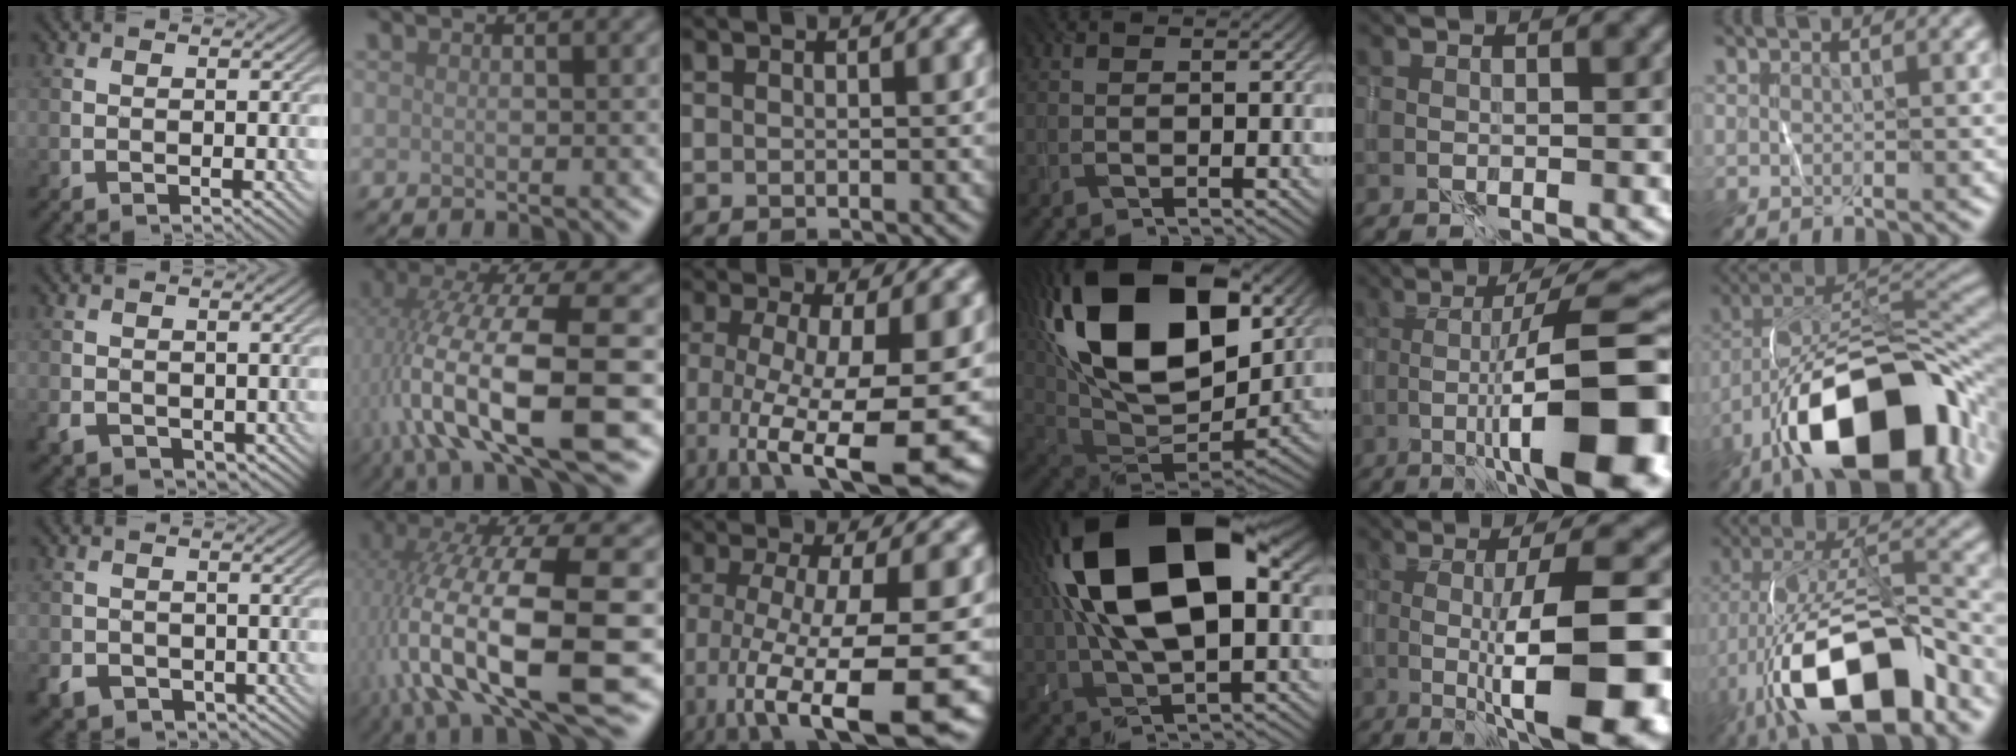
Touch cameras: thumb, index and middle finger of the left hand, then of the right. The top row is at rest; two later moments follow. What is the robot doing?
{"motion": "wrap", "object": "ribbon"}